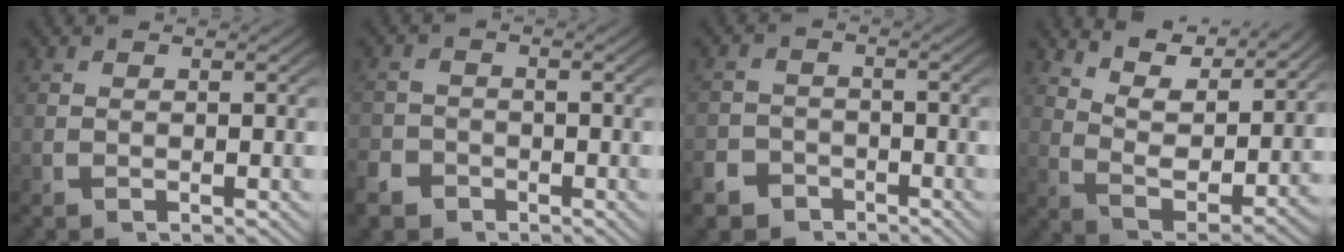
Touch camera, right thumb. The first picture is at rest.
{"total": 3.6, "force": [-2.8, 2.2, 0.3], "torque": [-0.002, -0.018, -0.047]}
{"total": 5.4, "force": [-4.3, 3.2, 0.6], "torque": [0.007, -0.020, -0.077]}
{"total": 7.7, "force": [4.3, 3.4, 5.4], "torque": [-0.107, -0.014, 0.077]}